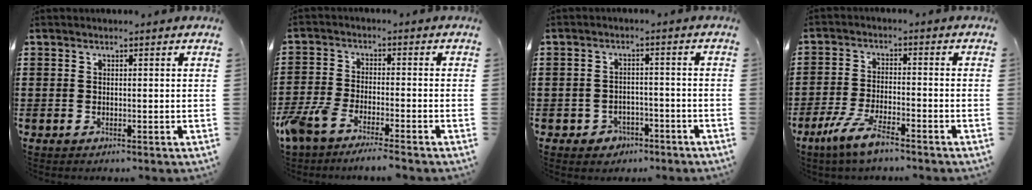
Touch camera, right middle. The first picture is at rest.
{"total": 5.4, "force": [-4.8, 0.6, 2.5], "torque": [-0.074, -0.014, -0.099]}
{"total": 2.6, "force": [-2.2, 1.4, 0.2], "torque": [-0.012, 0.003, -0.049]}
{"total": 6.2, "force": [-4.4, 1.0, 4.2], "torque": [-0.102, -0.011, -0.087]}